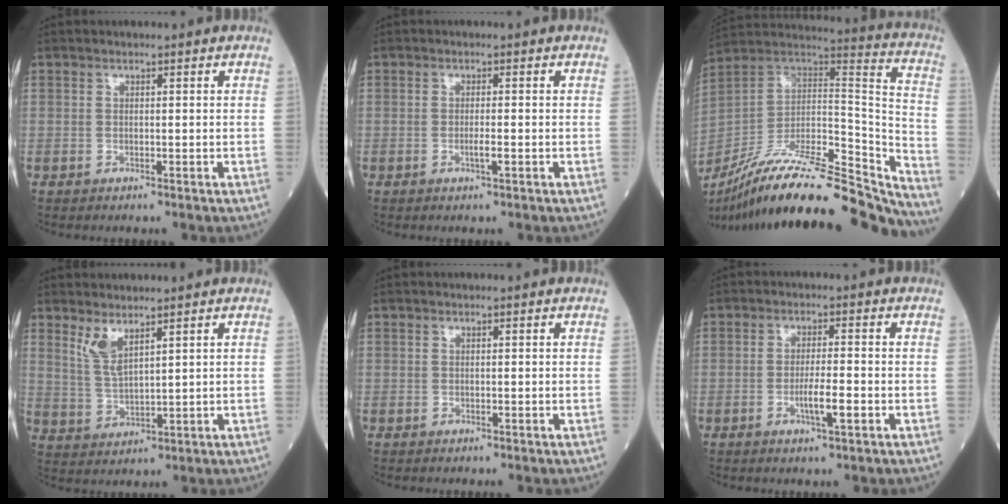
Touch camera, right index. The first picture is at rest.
{"total": 1.4, "force": [-0.4, -0.1, 1.3], "torque": [-0.028, -0.002, -0.005]}
{"total": 31.6, "force": [-27.0, 4.4, 15.9], "torque": [-0.215, -0.012, -0.412]}
{"total": 4.1, "force": [2.9, 0.6, 2.9], "torque": [-0.069, -0.011, 0.069]}
{"total": 0.0}
{"total": 4.1, "force": [-1.3, 0.2, 3.8], "torque": [-0.068, -0.002, -0.021]}